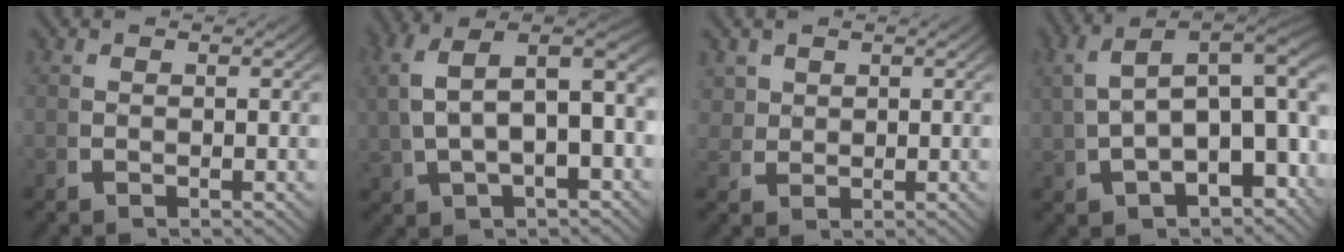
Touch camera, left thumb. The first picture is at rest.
{"total": 11.2, "force": [1.7, 7.2, 8.5], "torque": [-0.142, 0.006, 0.030]}
{"total": 2.1, "force": [1.2, 1.6, 0.7], "torque": [-0.023, -0.008, 0.034]}
{"total": 12.0, "force": [0.4, 8.0, 9.0], "torque": [-0.136, -0.014, 0.014]}